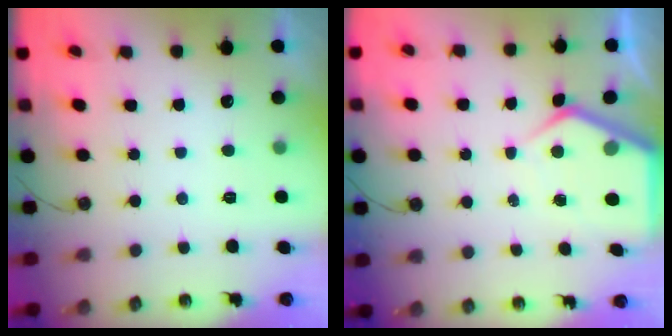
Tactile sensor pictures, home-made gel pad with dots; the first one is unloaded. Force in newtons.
{"total": 6.5, "press": 6.5, "slide": 0.5}